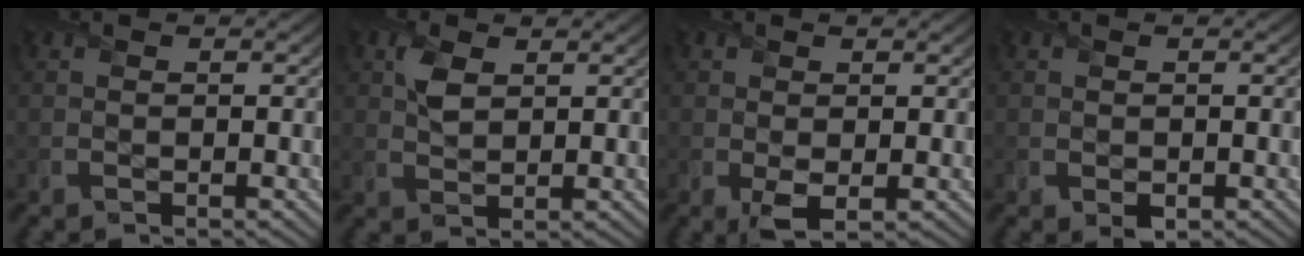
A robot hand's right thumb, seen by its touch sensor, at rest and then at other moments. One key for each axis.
{"total": 3.2, "fx": 1.3, "fy": 1.9, "fz": 2.2, "tx": -0.053, "ty": 0.003, "tz": 0.026}
{"total": 2.3, "fx": -0.1, "fy": 1.4, "fz": 1.8, "tx": -0.039, "ty": -0.010, "tz": -0.002}
{"total": 1.3, "fx": -0.3, "fy": 1.0, "fz": 0.6, "tx": -0.015, "ty": -0.010, "tz": -0.005}